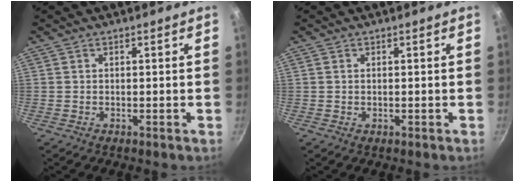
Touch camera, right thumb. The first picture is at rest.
{"total": 0.5, "force": [0.0, 0.3, 0.4], "torque": [-0.007, 0.000, 0.000]}